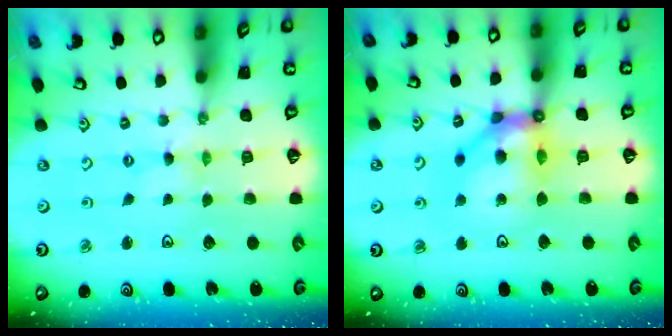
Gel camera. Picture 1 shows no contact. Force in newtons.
{"total": 12.8, "press": 12.6, "slide": 2.3}